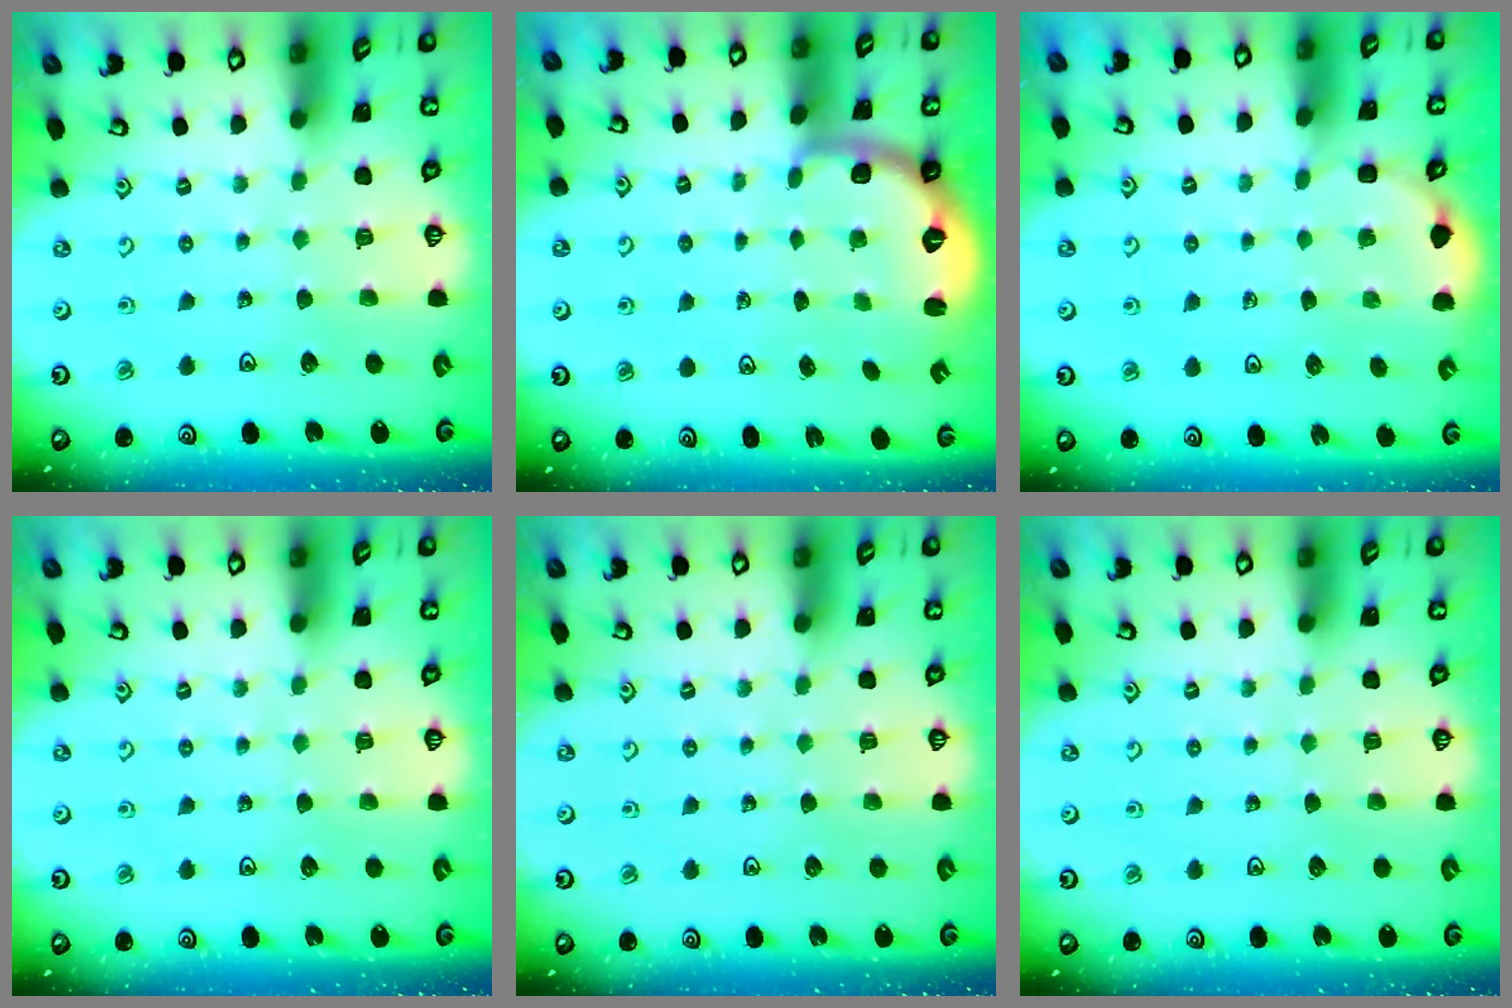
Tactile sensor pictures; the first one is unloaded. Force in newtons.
{"total": 2.5, "press": 1.9, "slide": 1.6}
{"total": 2.4, "press": 2.1, "slide": 1.1}
{"total": 0.0}
{"total": 0.0}
{"total": 0.0}